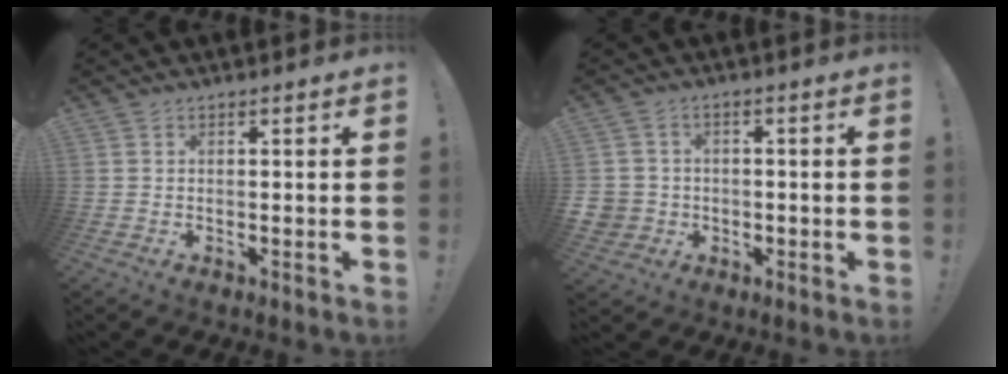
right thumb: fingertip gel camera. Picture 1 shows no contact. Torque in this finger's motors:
{"motor_torque": [-0.09, 0.07, 0.22, 0.02, -0.01]}